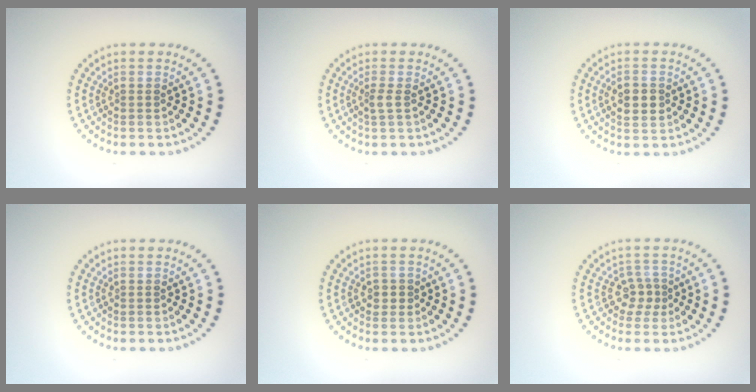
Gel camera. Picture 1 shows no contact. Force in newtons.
{"total": 1.0, "press": 0.7, "slide": 0.8}
{"total": 2.6, "press": 2.6, "slide": 0.1}
{"total": 0.0}
{"total": 1.2, "press": 1.1, "slide": 0.5}
{"total": 2.0, "press": 1.5, "slide": 1.3}